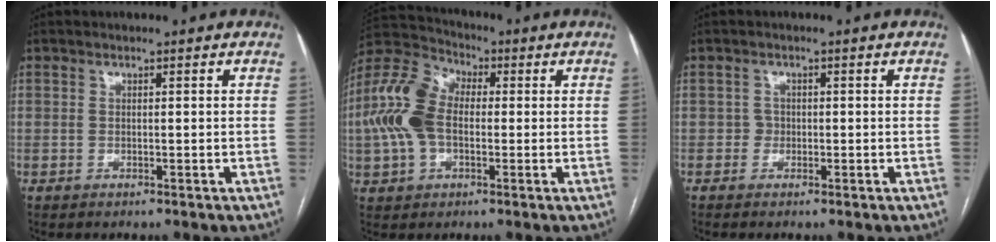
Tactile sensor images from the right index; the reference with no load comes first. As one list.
[{"total": 12.2, "force": [-0.3, 7.7, 9.4], "torque": [-0.236, 0.038, -0.007]}, {"total": 1.2, "force": [-0.4, 1.1, 0.1], "torque": [0.007, 0.007, -0.010]}]